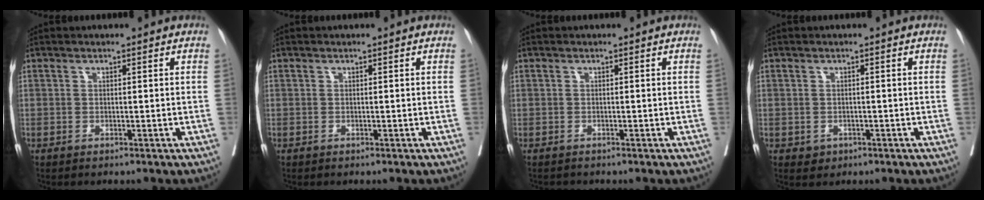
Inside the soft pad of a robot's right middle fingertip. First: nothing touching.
{"total": 0.0}
{"total": 0.6, "force": [-0.5, 0.3, -0.1], "torque": [-0.010, -0.001, -0.011]}
{"total": 1.4, "force": [-0.6, 1.2, 0.4], "torque": [-0.008, 0.001, -0.001]}